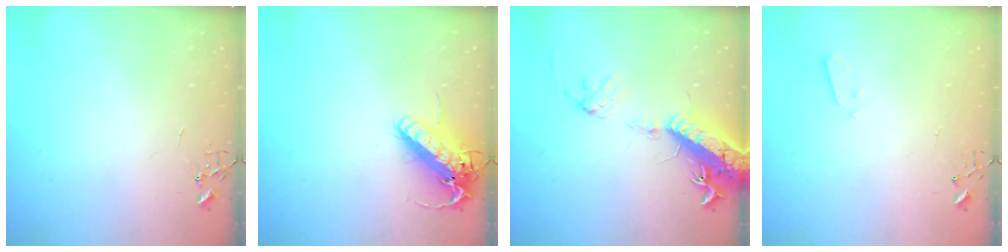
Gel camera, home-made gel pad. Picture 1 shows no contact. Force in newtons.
{"total": 15.9, "press": 15.7, "slide": 2.8}
{"total": 18.2, "press": 17.7, "slide": 4.2}
{"total": 3.5, "press": 3.5, "slide": 0.2}